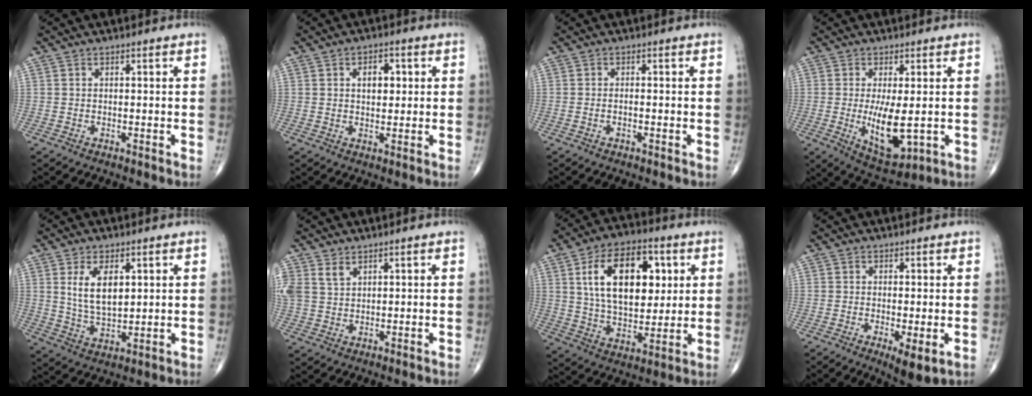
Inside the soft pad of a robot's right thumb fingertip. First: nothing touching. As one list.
[{"total": 4.7, "force": [1.1, 2.9, 3.5], "torque": [-0.035, 0.000, 0.015]}, {"total": 1.2, "force": [-0.4, 0.5, 1.0], "torque": [-0.023, 0.009, -0.006]}, {"total": 10.2, "force": [-0.9, 4.0, 9.3], "torque": [-0.156, -0.025, -0.001]}, {"total": 8.8, "force": [2.6, 4.6, 7.1], "torque": [-0.114, -0.016, 0.057]}, {"total": 5.5, "force": [3.1, 3.7, 2.7], "torque": [-0.053, -0.003, 0.074]}, {"total": 19.3, "force": [5.2, 11.2, 14.8], "torque": [-0.206, -0.010, 0.091]}, {"total": 5.1, "force": [-1.4, 1.5, 4.7], "torque": [-0.081, -0.018, -0.022]}]